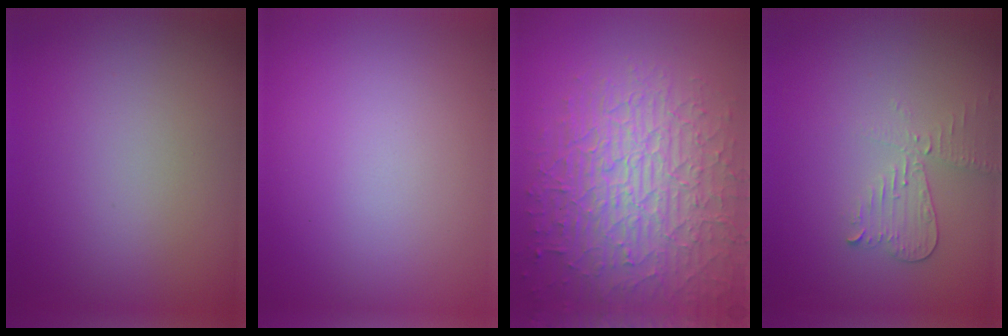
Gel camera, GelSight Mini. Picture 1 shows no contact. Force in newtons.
{"total": 0.0}
{"total": 8.8, "press": 6.2, "slide": 6.3}
{"total": 2.2, "press": 2.2, "slide": 0.1}